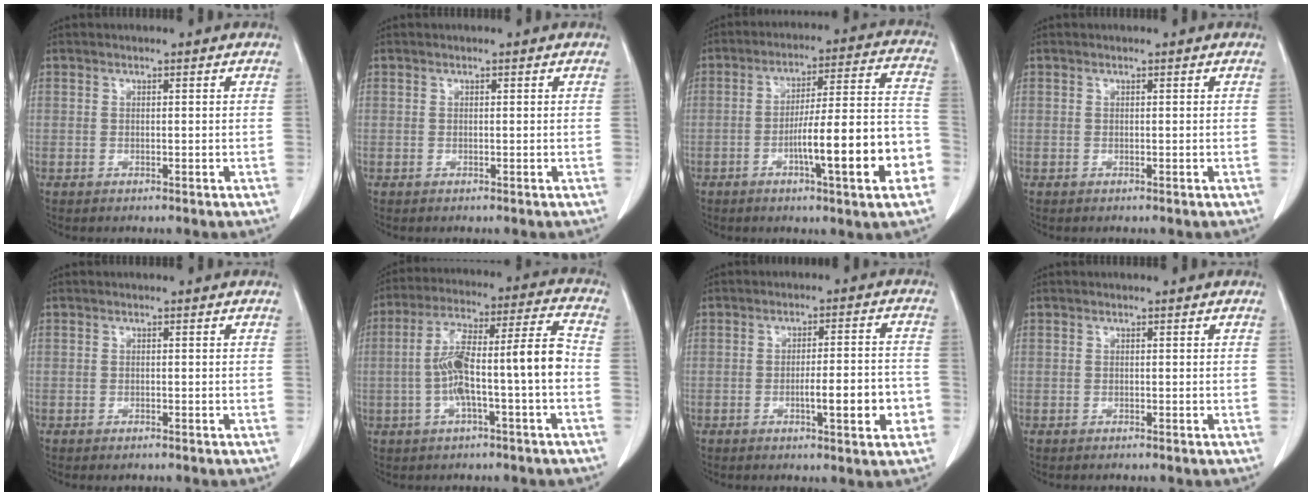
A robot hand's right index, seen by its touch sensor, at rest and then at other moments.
{"total": 0.0}
{"total": 15.9, "force": [-5.6, 1.1, 14.9], "torque": [-0.202, 0.015, -0.080]}
{"total": 0.0}
{"total": 0.6, "force": [-0.5, 0.1, 0.3], "torque": [-0.009, -0.002, -0.007]}
{"total": 12.6, "force": [-2.3, 0.9, 12.4], "torque": [-0.225, 0.036, -0.038]}
{"total": 8.1, "force": [-2.6, 1.1, 7.6], "torque": [-0.104, 0.006, -0.034]}
{"total": 0.0}